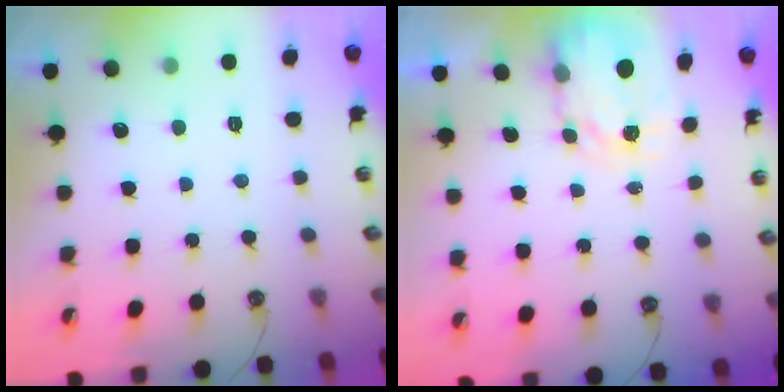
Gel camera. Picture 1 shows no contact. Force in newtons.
{"total": 3.9, "press": 3.9, "slide": 0.3}